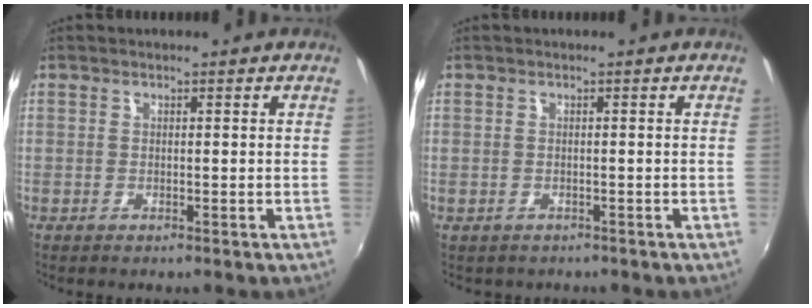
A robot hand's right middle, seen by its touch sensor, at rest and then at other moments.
{"total": 1.5, "force": [-0.7, 1.3, 0.0], "torque": [-0.005, -0.001, -0.008]}